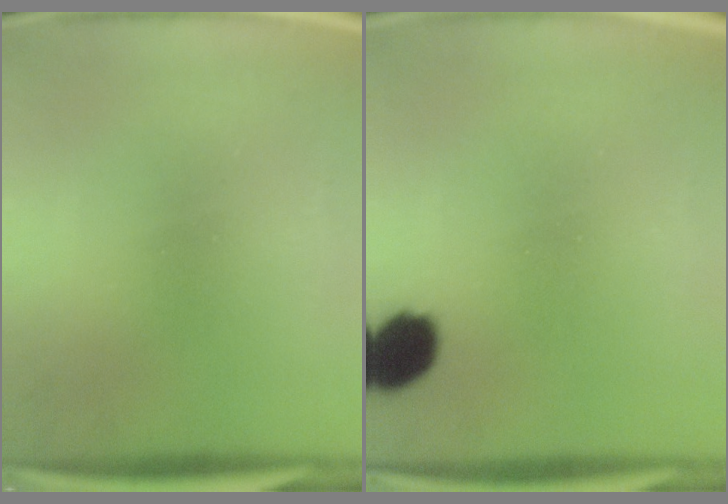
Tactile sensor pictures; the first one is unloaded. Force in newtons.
{"total": 7.5}